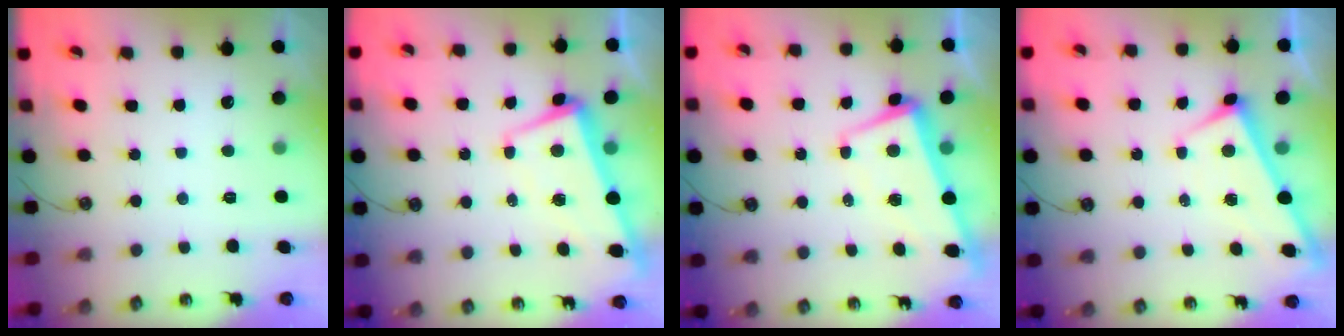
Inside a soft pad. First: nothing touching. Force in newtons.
{"total": 1.6, "press": 0.1, "slide": 1.5}
{"total": 1.6, "press": 0.1, "slide": 1.5}
{"total": 1.7, "press": 1.7, "slide": 0.1}